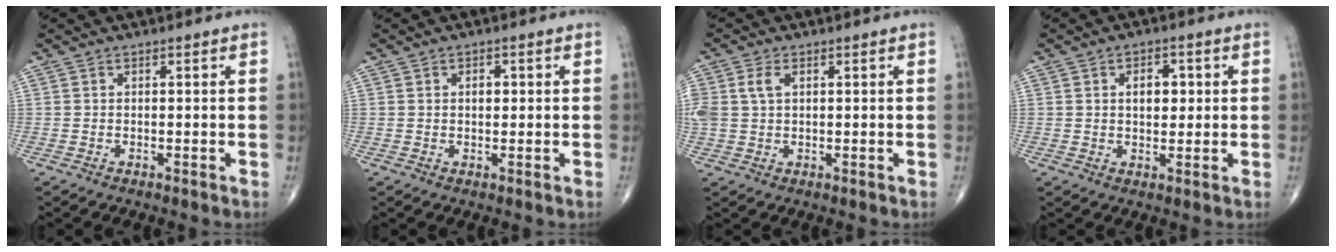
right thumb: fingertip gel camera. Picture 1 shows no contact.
{"total": 1.8, "force": [0.3, 1.2, 1.3], "torque": [-0.014, 0.002, 0.003]}
{"total": 5.1, "force": [1.4, 3.2, 3.6], "torque": [-0.096, 0.014, 0.031]}
{"total": 4.8, "force": [0.9, 3.0, 3.6], "torque": [-0.036, 0.001, 0.012]}